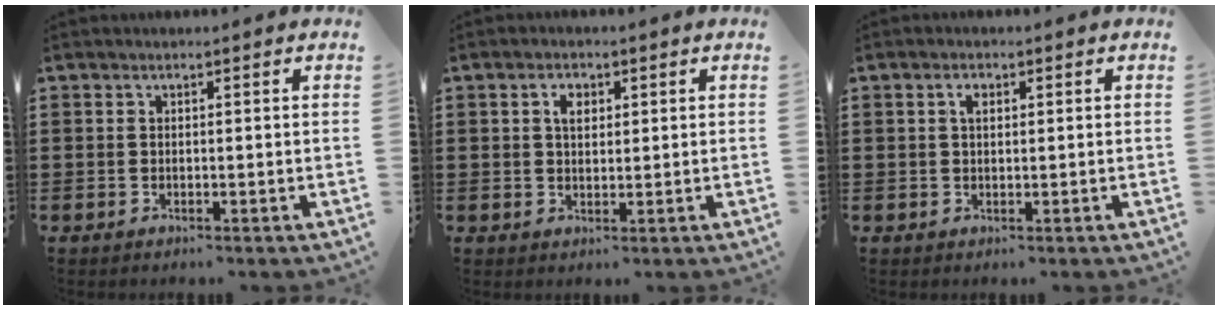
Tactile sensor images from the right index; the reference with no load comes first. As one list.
[{"total": 2.5, "force": [0.8, 1.5, 1.8], "torque": [-0.032, 0.006, 0.010]}, {"total": 1.4, "force": [0.4, 0.8, 1.1], "torque": [-0.023, 0.008, 0.006]}]